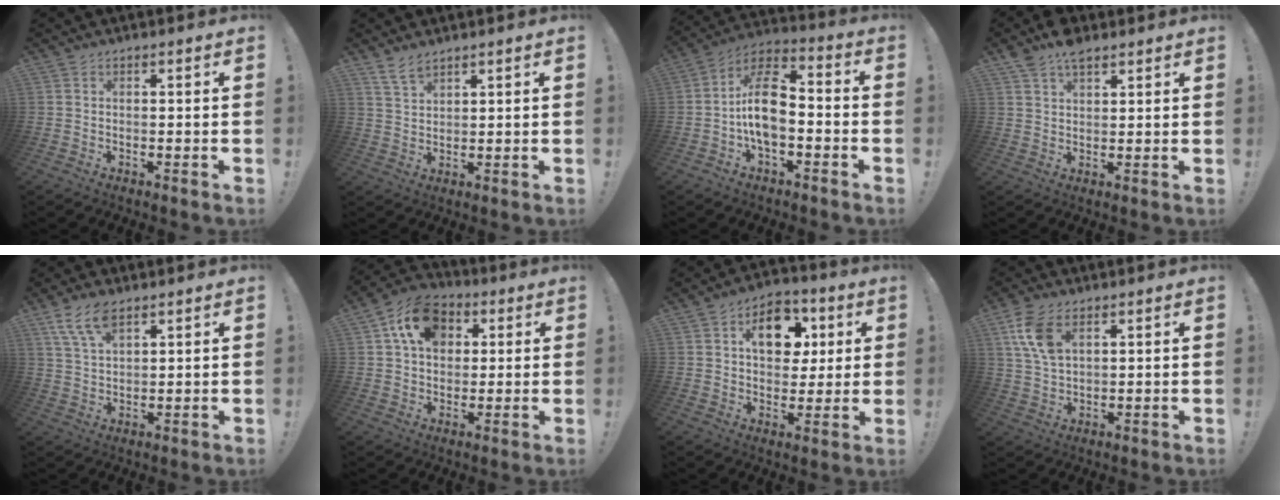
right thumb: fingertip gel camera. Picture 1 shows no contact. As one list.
[{"total": 5.2, "force": [4.2, 2.0, 2.1], "torque": [-0.039, -0.022, 0.080]}, {"total": 13.7, "force": [-2.6, 8.0, 10.8], "torque": [-0.188, 0.024, -0.042]}, {"total": 7.4, "force": [5.4, 3.7, 3.4], "torque": [-0.045, -0.025, 0.098]}, {"total": 8.3, "force": [5.3, 3.6, 5.4], "torque": [-0.098, -0.016, 0.100]}, {"total": 14.2, "force": [5.1, 10.6, 7.9], "torque": [-0.122, -0.006, 0.099]}, {"total": 13.5, "force": [4.3, 9.5, 8.5], "torque": [-0.103, -0.006, 0.076]}, {"total": 9.6, "force": [4.5, 5.7, 6.3], "torque": [-0.125, -0.010, 0.086]}]